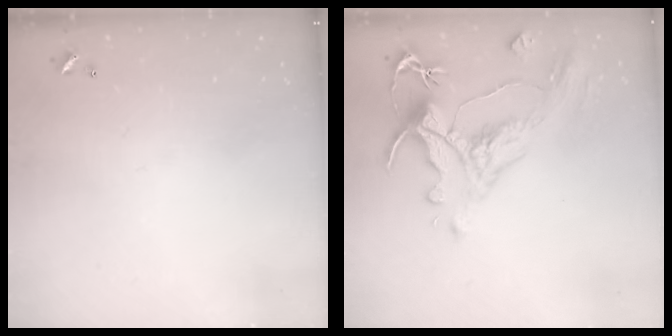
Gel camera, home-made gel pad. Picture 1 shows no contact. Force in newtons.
{"total": 1.7, "press": 0.9, "slide": 1.5}